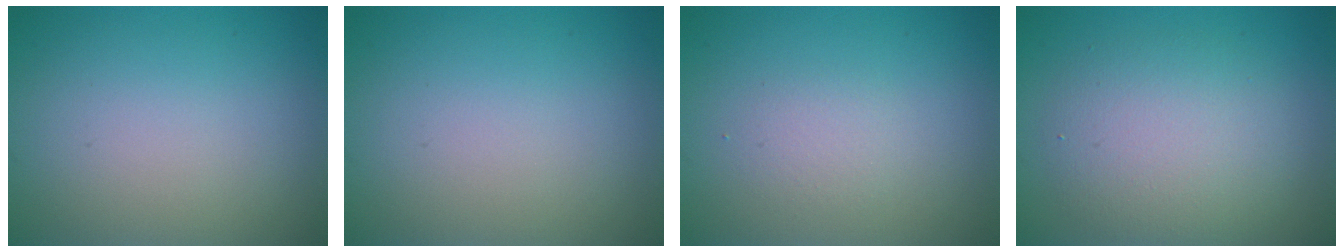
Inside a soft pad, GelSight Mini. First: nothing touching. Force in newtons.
{"total": 0.0}
{"total": 1.3, "press": 1.3, "slide": 0.2}
{"total": 4.8, "press": 4.8, "slide": 0.1}